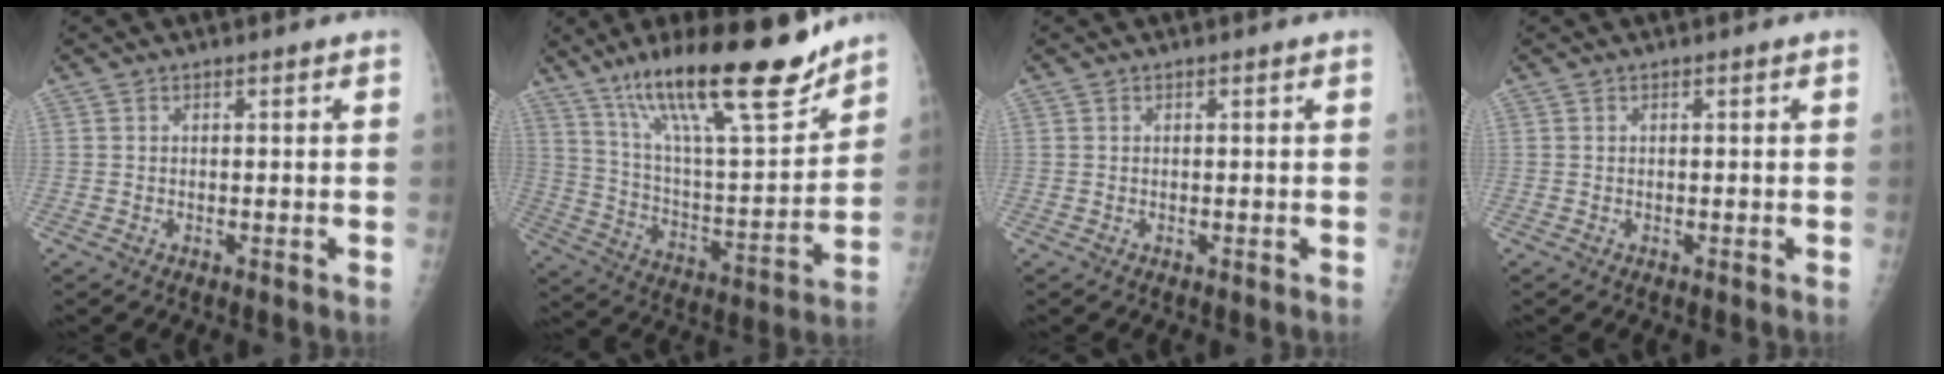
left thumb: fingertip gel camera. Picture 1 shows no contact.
{"total": 24.4, "force": [17.3, 5.3, 16.5], "torque": [-0.249, -0.073, 0.295]}
{"total": 0.0}
{"total": 0.0}